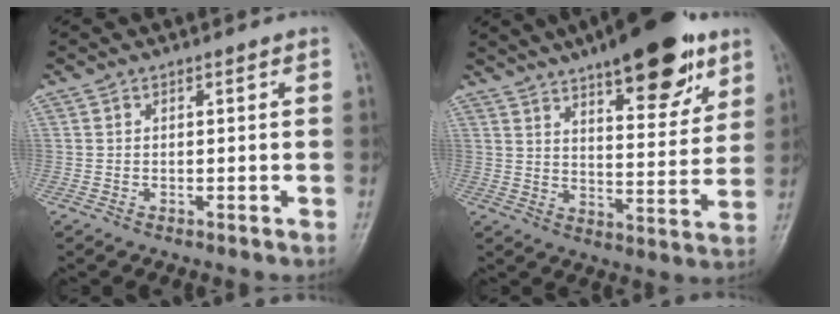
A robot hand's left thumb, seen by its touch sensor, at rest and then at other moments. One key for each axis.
{"total": 20.2, "fx": 12.6, "fy": 6.9, "fz": 14.3, "tx": -0.173, "ty": -0.048, "tz": 0.190}